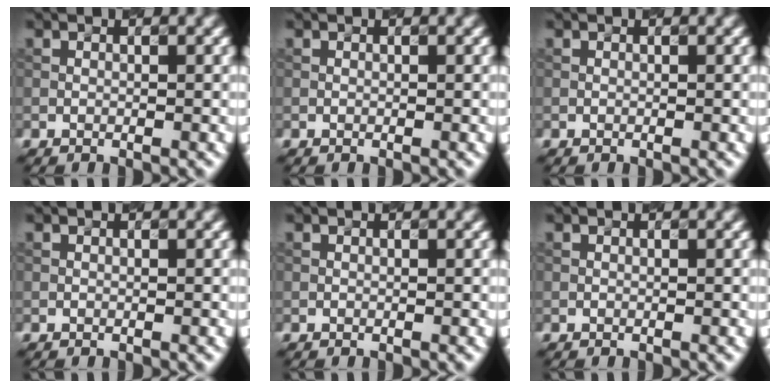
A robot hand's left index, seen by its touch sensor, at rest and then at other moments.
{"total": 0.0}
{"total": 0.0}
{"total": 0.0}
{"total": 0.0}
{"total": 0.0}